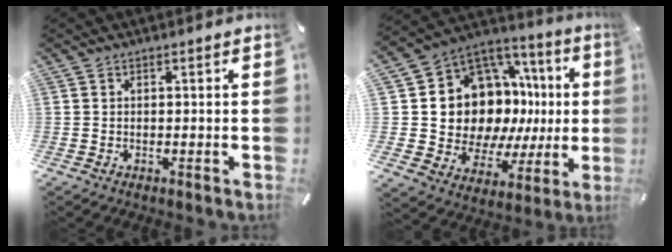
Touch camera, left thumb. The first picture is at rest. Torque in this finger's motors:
{"motor_torque": [2.52, 2.48, 0.40, -0.13, 0.43]}